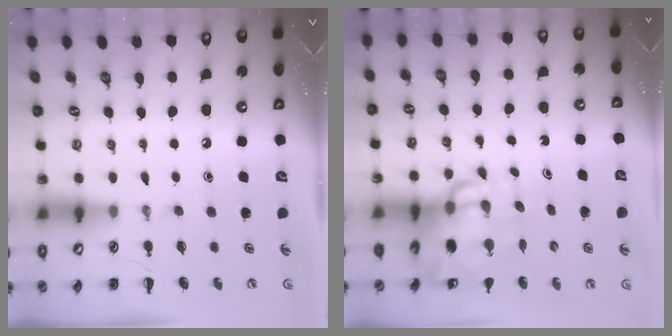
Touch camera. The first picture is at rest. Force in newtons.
{"total": 11.7, "press": 11.2, "slide": 3.2}